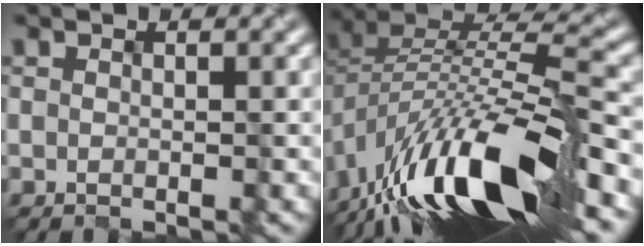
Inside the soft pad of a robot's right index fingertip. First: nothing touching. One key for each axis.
{"total": 15.4, "fx": -8.1, "fy": 5.1, "fz": 12.0, "tx": -0.223, "ty": 0.009, "tz": -0.141}